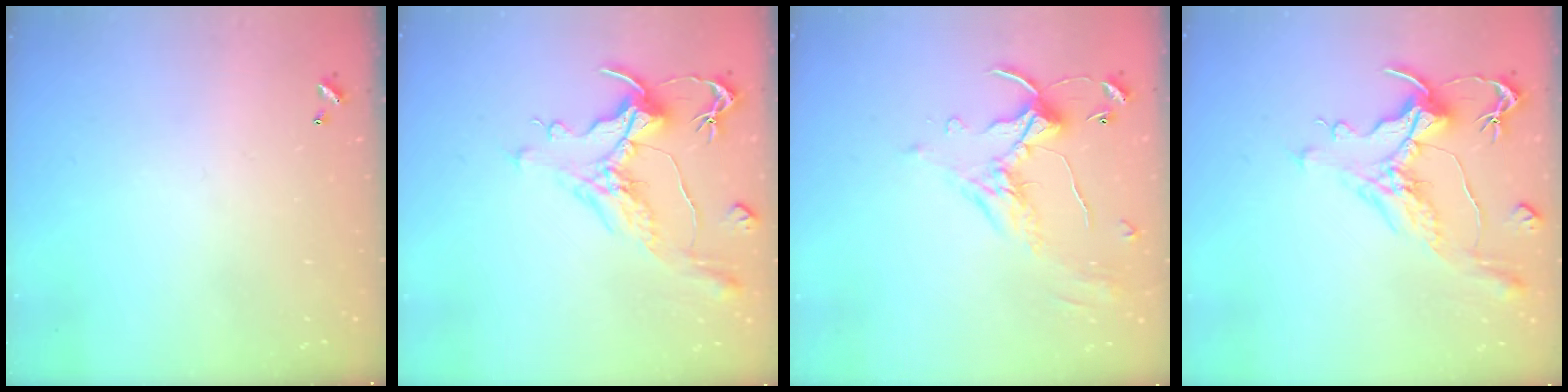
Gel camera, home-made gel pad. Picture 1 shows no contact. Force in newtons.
{"total": 1.1, "press": 0.0, "slide": 1.1}
{"total": 1.1, "press": 0.5, "slide": 1.0}
{"total": 1.1, "press": 0.0, "slide": 1.1}